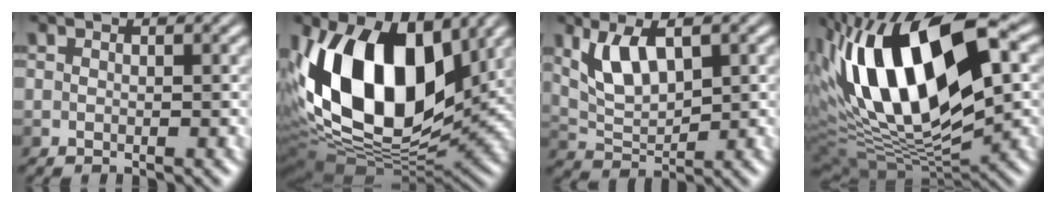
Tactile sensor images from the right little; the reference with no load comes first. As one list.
[{"total": 15.4, "force": [2.4, 9.2, 12.1], "torque": [-0.246, 0.005, 0.030]}, {"total": 4.8, "force": [1.1, 2.2, 4.1], "torque": [-0.080, -0.002, 0.020]}, {"total": 16.5, "force": [2.3, 7.0, 14.8], "torque": [-0.269, 0.029, 0.028]}]